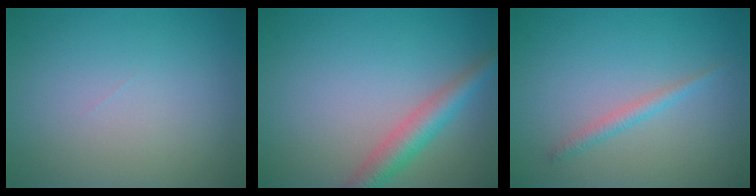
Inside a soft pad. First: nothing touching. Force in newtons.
{"total": 3.7, "press": 3.7, "slide": 0.1}
{"total": 1.3, "press": 1.3, "slide": 0.1}